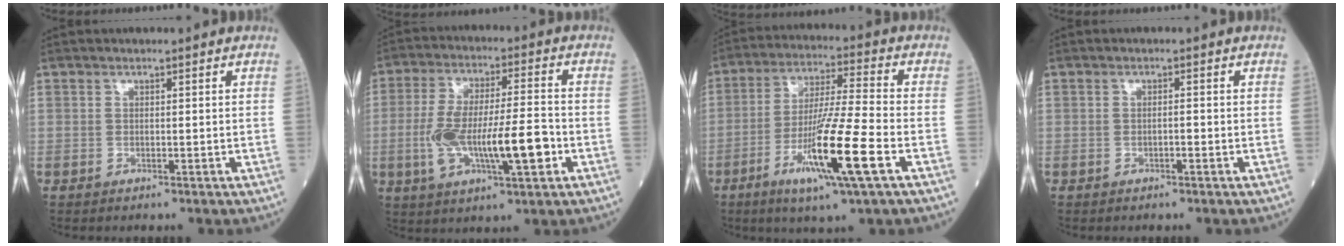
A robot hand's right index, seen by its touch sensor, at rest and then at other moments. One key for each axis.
{"total": 13.4, "fx": -3.2, "fy": 2.7, "fz": 12.7, "tx": -0.243, "ty": 0.006, "tz": -0.051}
{"total": 13.9, "fx": -5.5, "fy": -0.3, "fz": 12.7, "tx": -0.244, "ty": -0.021, "tz": -0.102}
{"total": 0.8, "fx": -0.3, "fy": 0.0, "fz": 0.7, "tx": -0.013, "ty": 0.002, "tz": -0.005}